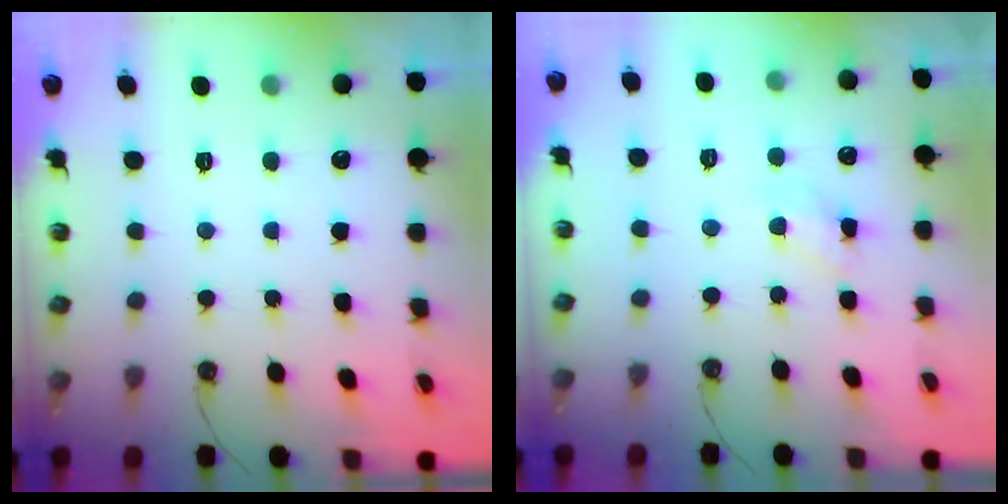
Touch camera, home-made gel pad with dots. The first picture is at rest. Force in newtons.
{"total": 7.7, "press": 7.6, "slide": 0.6}